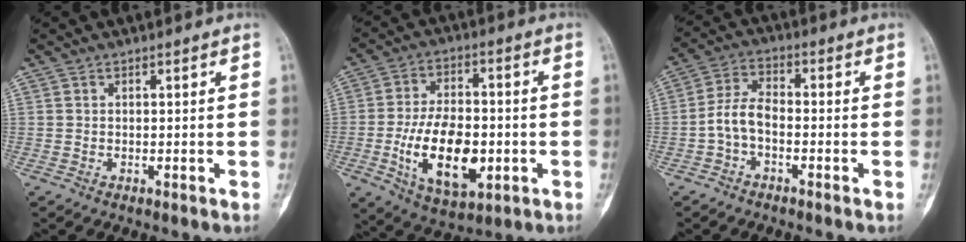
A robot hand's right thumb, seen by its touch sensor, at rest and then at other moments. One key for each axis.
{"total": 15.8, "fx": -3.4, "fy": 8.6, "fz": 12.8, "tx": -0.206, "ty": 0.007, "tz": -0.048}
{"total": 5.7, "fx": -1.9, "fy": 3.1, "fz": 4.4, "tx": -0.088, "ty": 0.027, "tz": -0.045}